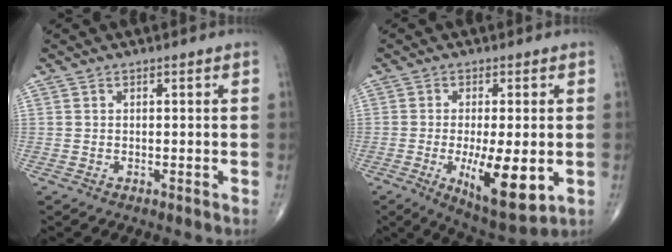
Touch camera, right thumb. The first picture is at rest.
{"total": 12.3, "force": [-2.6, 4.1, 11.4], "torque": [-0.178, -0.023, -0.033]}